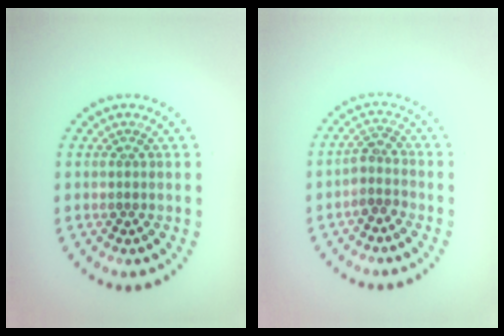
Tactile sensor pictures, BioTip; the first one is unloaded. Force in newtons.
{"total": 2.0, "press": 1.6, "slide": 1.2}